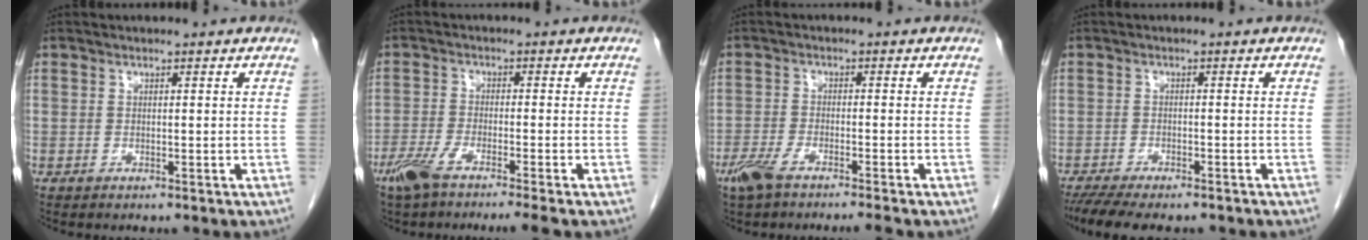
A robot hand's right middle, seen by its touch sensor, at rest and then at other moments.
{"total": 6.5, "force": [-4.7, 0.0, 4.5], "torque": [-0.084, -0.012, -0.086]}
{"total": 5.7, "force": [-4.3, 0.5, 3.6], "torque": [-0.069, -0.010, -0.078]}
{"total": 10.2, "force": [-8.4, 2.7, 5.0], "torque": [-0.079, -0.007, -0.126]}